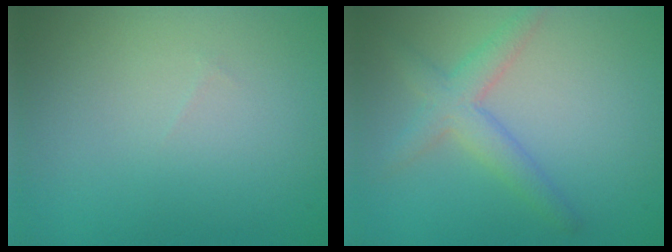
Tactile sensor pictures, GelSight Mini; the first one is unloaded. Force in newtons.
{"total": 3.2, "press": 3.2, "slide": 0.1}